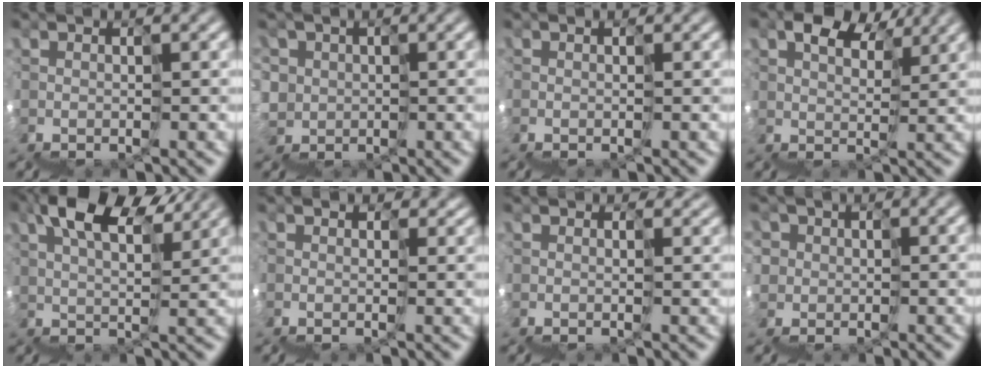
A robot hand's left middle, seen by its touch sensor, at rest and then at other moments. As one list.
[{"total": 4.0, "force": [2.1, 2.3, -2.5], "torque": [0.037, 0.041, 0.010]}, {"total": 0.9, "force": [-0.4, 0.7, 0.3], "torque": [0.004, -0.001, -0.014]}, {"total": 5.2, "force": [4.8, 1.9, 0.8], "torque": [-0.008, 0.041, 0.074]}, {"total": 7.0, "force": [6.1, 1.7, 2.9], "torque": [-0.040, 0.052, 0.083]}, {"total": 3.7, "force": [1.6, 3.1, 1.4], "torque": [-0.025, 0.014, 0.025]}, {"total": 2.8, "force": [1.5, 1.9, 1.5], "torque": [-0.014, 0.011, 0.021]}, {"total": 3.8, "force": [0.0, 3.7, -0.8], "torque": [0.020, 0.024, -0.022]}]